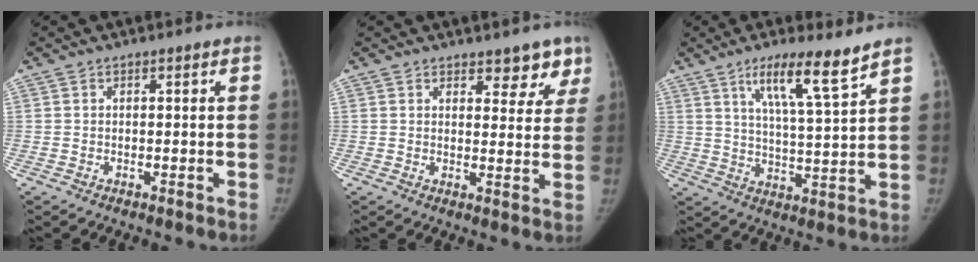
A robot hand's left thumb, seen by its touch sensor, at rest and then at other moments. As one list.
[{"total": 5.6, "force": [4.3, 2.9, 2.2], "torque": [0.015, -0.027, 0.051]}, {"total": 10.8, "force": [7.2, 1.0, 8.0], "torque": [-0.130, -0.046, 0.123]}]